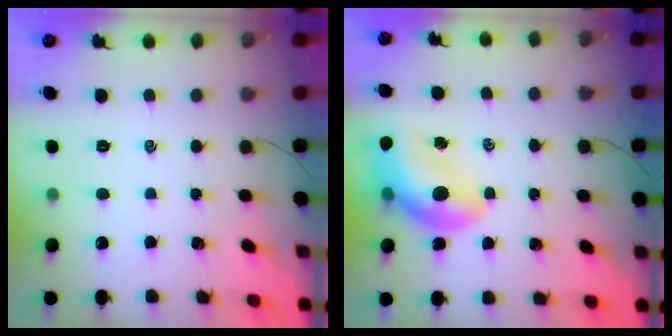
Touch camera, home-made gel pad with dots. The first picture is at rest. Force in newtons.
{"total": 13.3, "press": 12.8, "slide": 3.8}